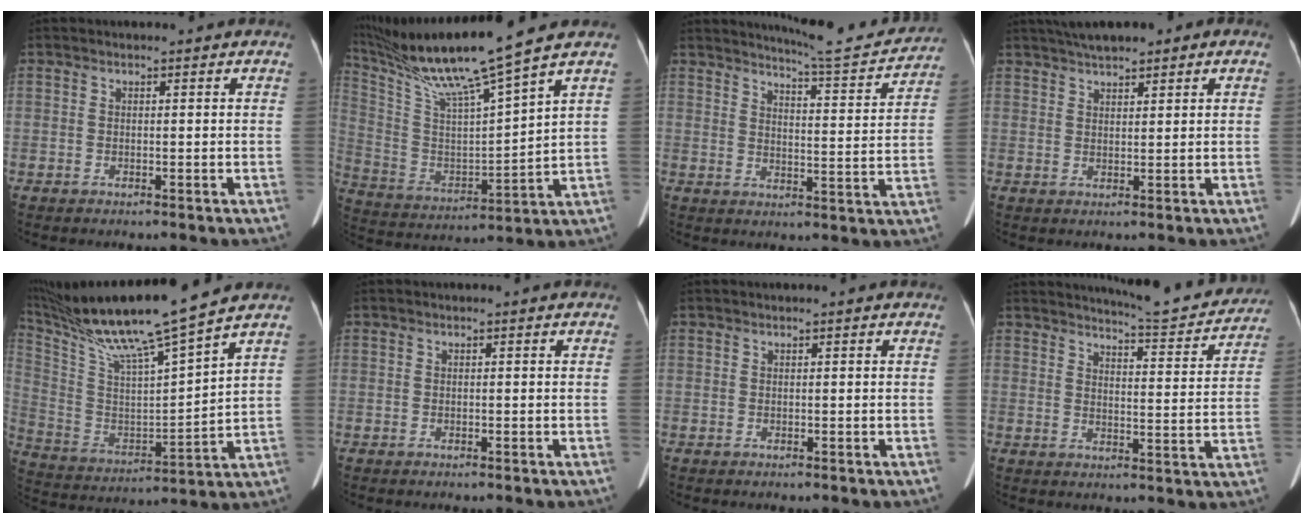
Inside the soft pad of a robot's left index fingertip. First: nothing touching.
{"total": 17.0, "force": [14.1, -2.0, 9.3], "torque": [-0.185, -0.011, 0.266]}
{"total": 12.9, "force": [12.5, 0.3, 3.2], "torque": [-0.046, -0.030, 0.156]}
{"total": 7.0, "force": [5.1, 1.9, 4.3], "torque": [-0.070, 0.029, 0.084]}
{"total": 20.2, "force": [16.9, -1.2, 11.0], "torque": [-0.210, -0.011, 0.307]}
{"total": 0.0}
{"total": 0.6, "force": [0.5, 0.0, 0.2], "torque": [-0.001, 0.014, 0.011]}
{"total": 13.5, "force": [13.0, 1.1, 3.7], "torque": [-0.049, -0.029, 0.156]}